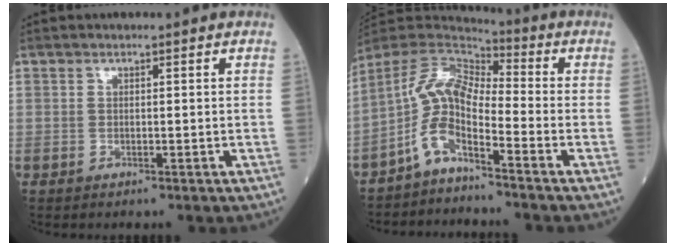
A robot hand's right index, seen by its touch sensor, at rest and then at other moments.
{"total": 7.8, "force": [-4.5, 1.8, 6.1], "torque": [-0.134, 0.017, -0.095]}